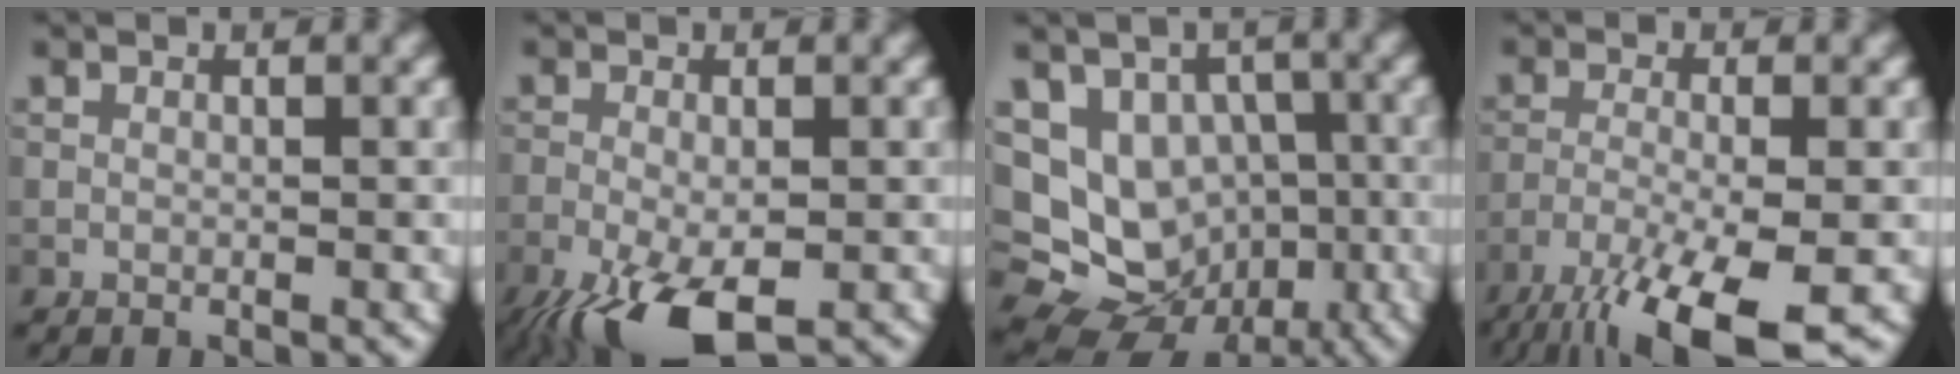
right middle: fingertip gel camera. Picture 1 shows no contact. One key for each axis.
{"total": 7.7, "fx": -4.3, "fy": 2.7, "fz": 5.8, "tx": -0.117, "ty": -0.019, "tz": -0.075}
{"total": 13.1, "fx": -2.0, "fy": 11.2, "fz": 6.4, "tx": -0.114, "ty": 0.014, "tz": -0.037}
{"total": 10.4, "fx": -6.9, "fy": 2.4, "fz": 7.3, "tx": -0.135, "ty": -0.020, "tz": -0.124}